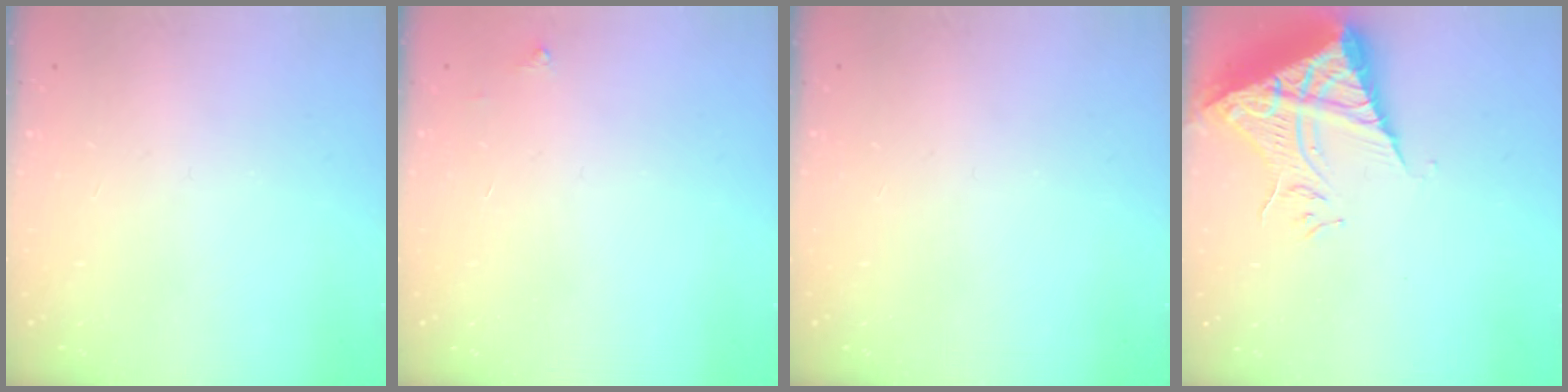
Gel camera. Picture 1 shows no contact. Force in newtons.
{"total": 2.5, "press": 2.5, "slide": 0.4}
{"total": 0.0}
{"total": 10.3, "press": 10.2, "slide": 1.1}